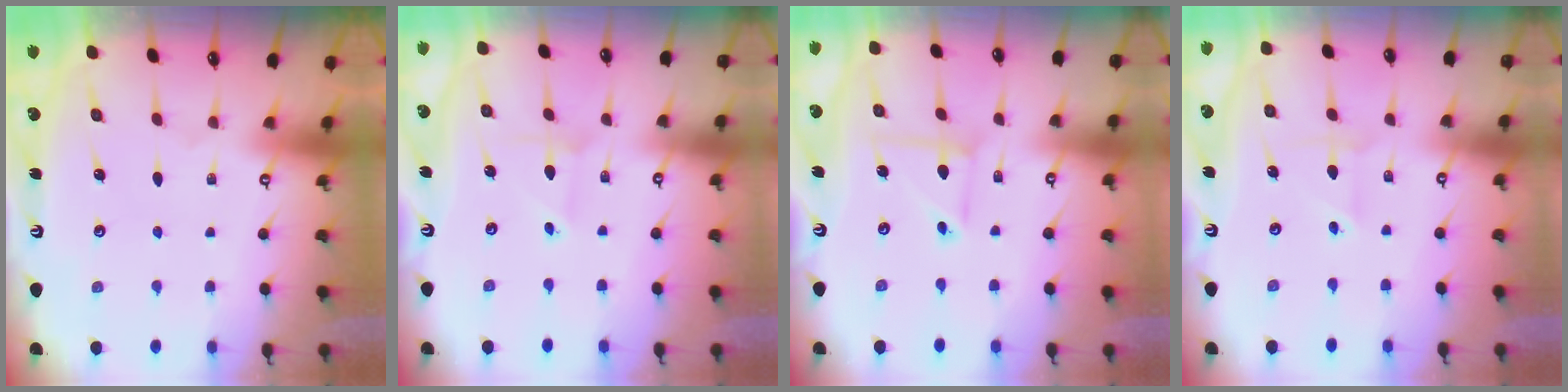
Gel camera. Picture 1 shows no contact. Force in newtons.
{"total": 1.9, "press": 1.9, "slide": 0.3}
{"total": 4.6, "press": 4.5, "slide": 0.4}
{"total": 2.1, "press": 2.1, "slide": 0.3}